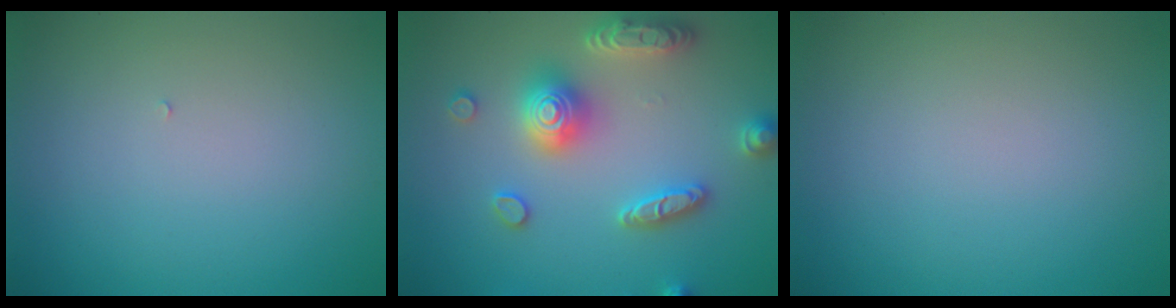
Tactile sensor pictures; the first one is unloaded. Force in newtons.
{"total": 5.3, "press": 5.3, "slide": 0.8}
{"total": 0.0}